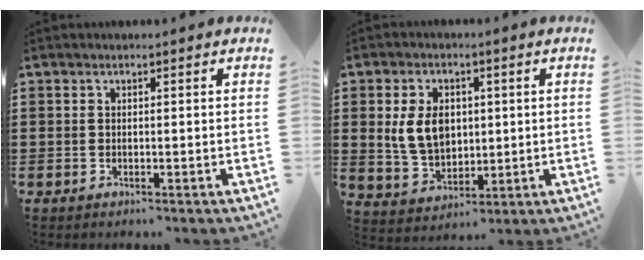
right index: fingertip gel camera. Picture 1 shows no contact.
{"total": 7.3, "force": [1.3, 5.2, 5.0], "torque": [-0.114, 0.009, 0.020]}